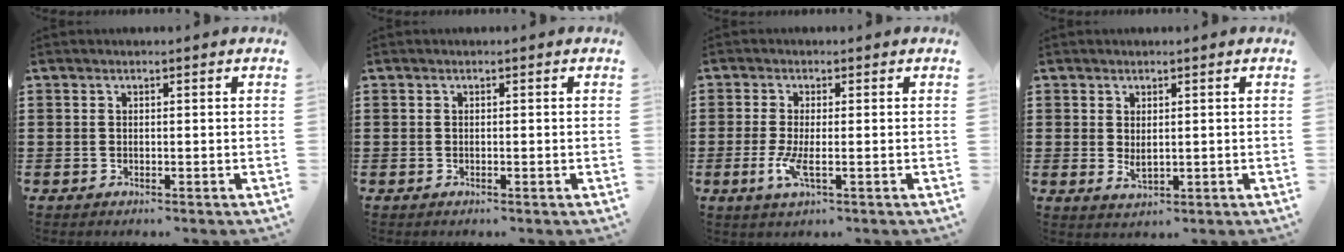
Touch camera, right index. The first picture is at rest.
{"total": 0.0}
{"total": 4.0, "force": [-1.2, 0.7, 3.8], "torque": [-0.085, -0.013, -0.026]}
{"total": 1.8, "force": [0.5, 0.8, 1.5], "torque": [-0.029, -0.001, 0.011]}